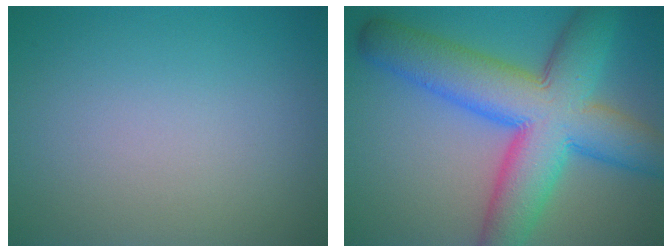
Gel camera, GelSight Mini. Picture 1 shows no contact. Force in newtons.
{"total": 12.0, "press": 12.0, "slide": 0.2}